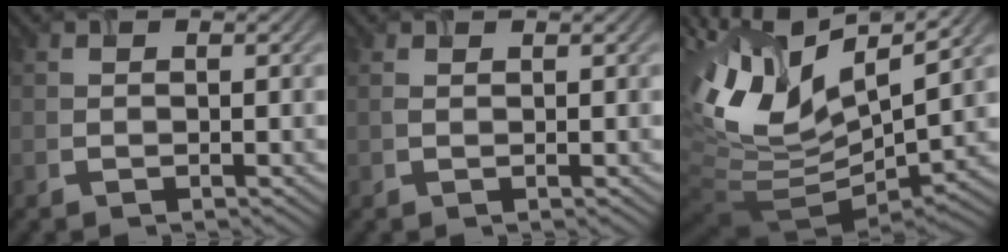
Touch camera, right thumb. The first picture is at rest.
{"total": 0.5, "force": [0.4, 0.1, 0.3], "torque": [-0.009, -0.002, 0.007]}
{"total": 15.3, "force": [3.7, 7.7, 12.7], "torque": [-0.275, -0.014, 0.087]}